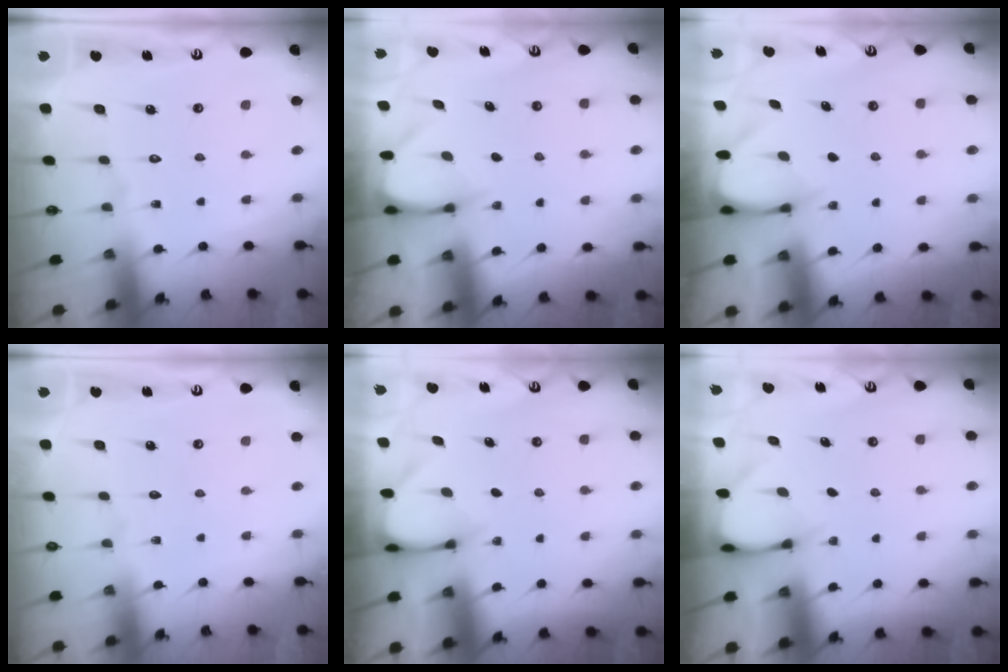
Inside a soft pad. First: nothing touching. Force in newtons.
{"total": 3.6, "press": 3.6, "slide": 0.2}
{"total": 3.5, "press": 3.5, "slide": 0.3}
{"total": 0.0}
{"total": 3.4, "press": 3.4, "slide": 0.3}
{"total": 3.3, "press": 3.3, "slide": 0.2}